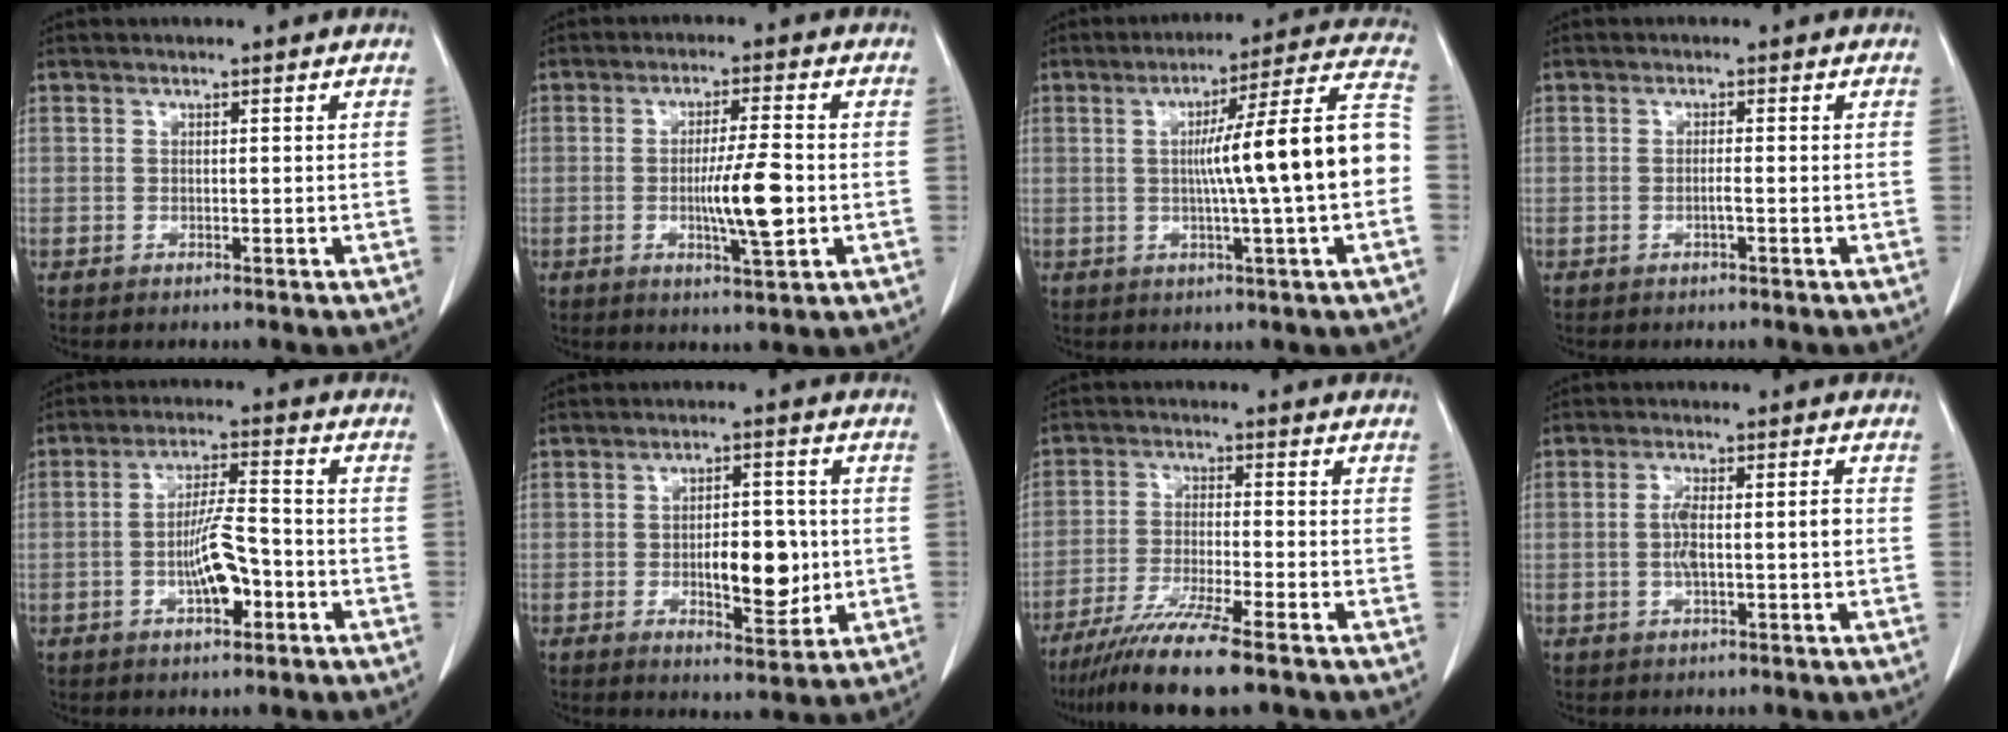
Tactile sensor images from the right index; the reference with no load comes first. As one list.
[{"total": 7.5, "force": [-1.2, 0.4, 7.4], "torque": [-0.127, -0.011, -0.022]}, {"total": 15.8, "force": [-0.7, -1.1, 15.7], "torque": [-0.225, 0.018, -0.017]}, {"total": 1.1, "force": [-0.4, -0.2, 1.0], "torque": [-0.018, 0.001, -0.007]}, {"total": 7.5, "force": [-2.4, 1.8, 6.9], "torque": [-0.132, 0.007, -0.042]}, {"total": 8.4, "force": [-0.9, 3.3, 7.6], "torque": [-0.113, -0.002, -0.008]}, {"total": 10.5, "force": [-7.9, -0.5, 6.9], "torque": [-0.120, -0.032, -0.136]}, {"total": 5.2, "force": [-0.6, 0.9, 5.1], "torque": [-0.103, 0.006, -0.011]}]